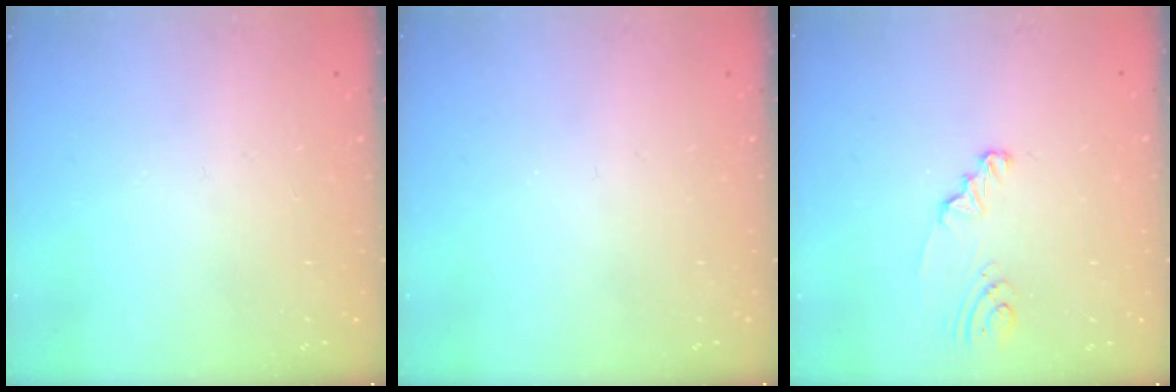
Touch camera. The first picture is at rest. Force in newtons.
{"total": 0.0}
{"total": 2.5, "press": 2.5, "slide": 0.3}